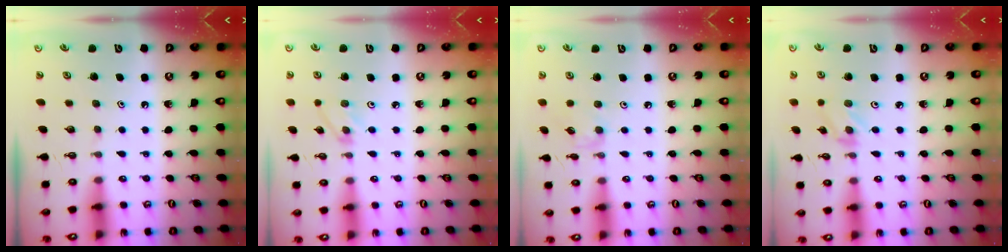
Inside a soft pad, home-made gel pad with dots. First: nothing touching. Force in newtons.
{"total": 1.9, "press": 1.9, "slide": 0.3}
{"total": 1.7, "press": 1.7, "slide": 0.4}
{"total": 1.6, "press": 1.5, "slide": 0.3}